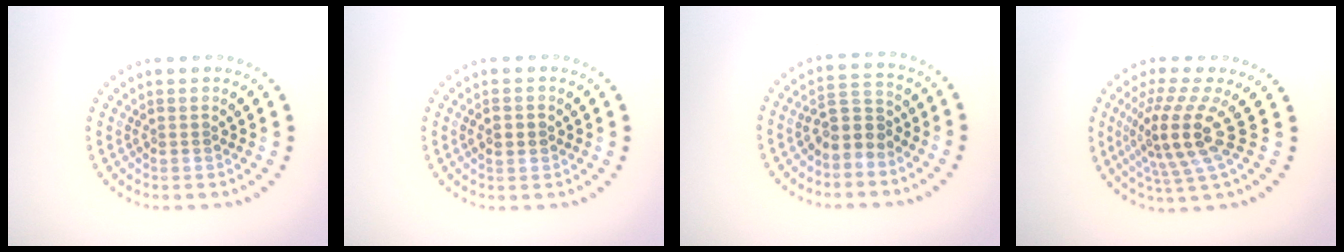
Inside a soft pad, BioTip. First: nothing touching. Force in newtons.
{"total": 1.9, "press": 1.9, "slide": 0.1}
{"total": 3.0, "press": 2.7, "slide": 1.2}
{"total": 4.9, "press": 3.5, "slide": 3.4}